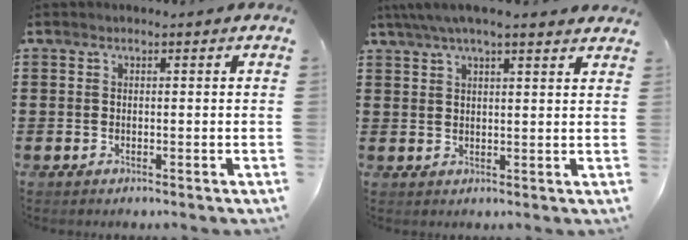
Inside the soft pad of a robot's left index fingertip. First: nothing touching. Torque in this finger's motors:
{"motor_torque": [2.14, 0.00, 0.85, 0.21]}